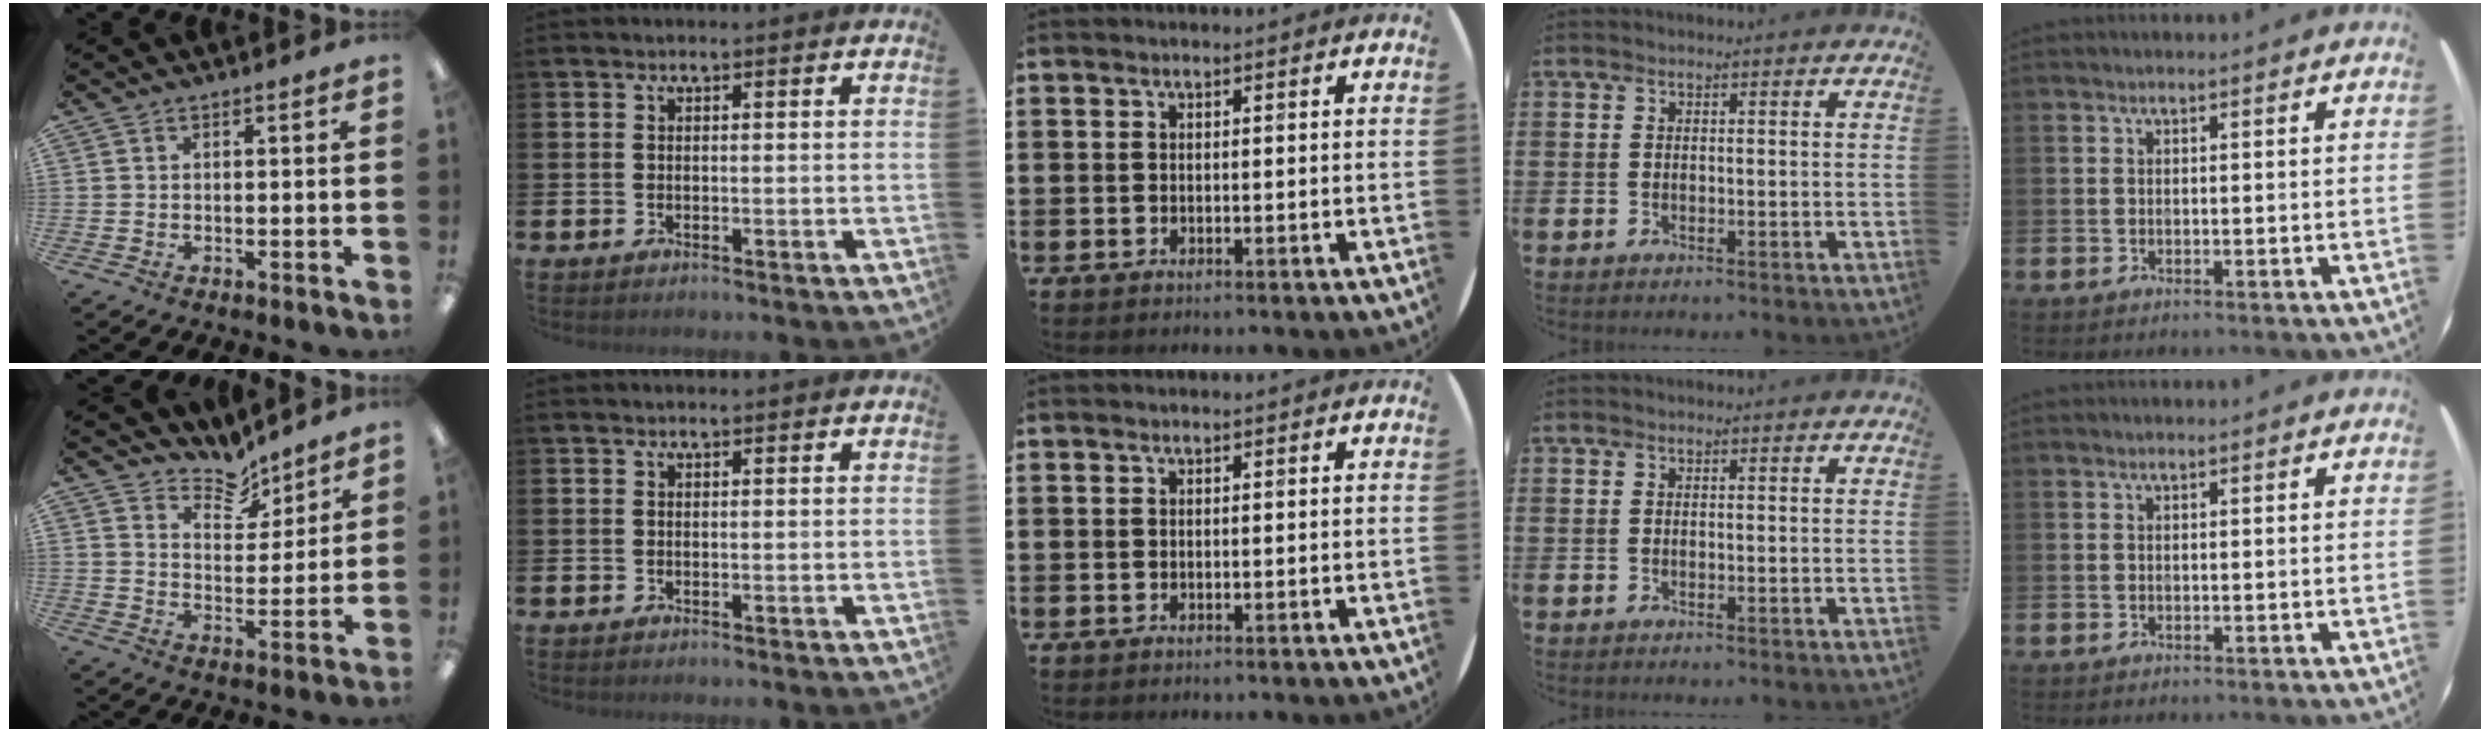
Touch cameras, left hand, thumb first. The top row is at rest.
{"thumb": {"total": 8.2, "force": [7.4, 3.2, 1.2], "torque": [-0.015, -0.059, 0.135]}}